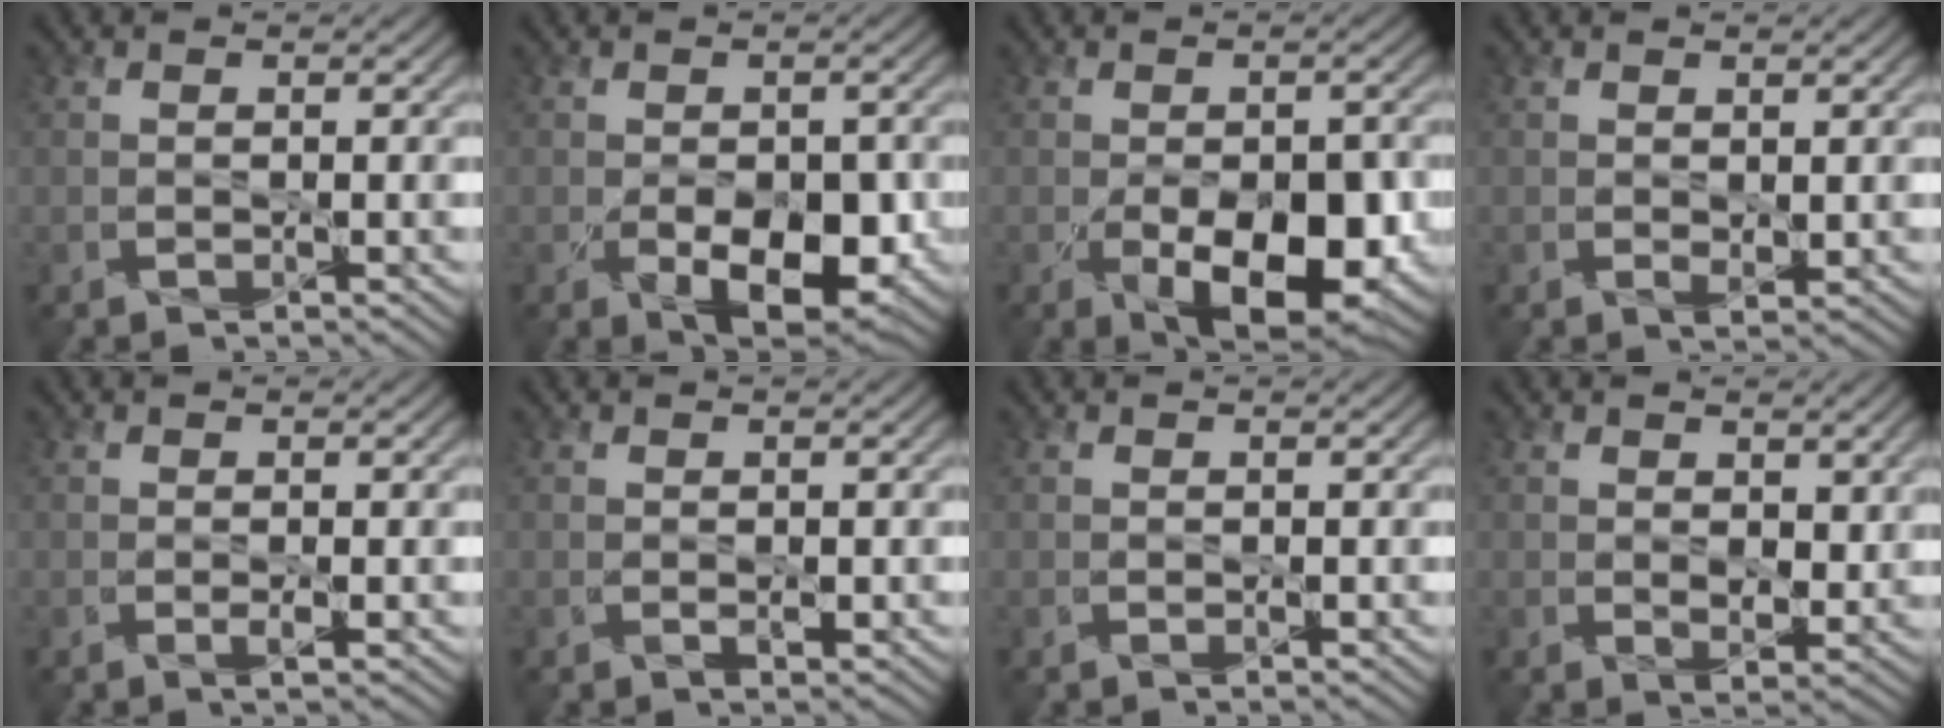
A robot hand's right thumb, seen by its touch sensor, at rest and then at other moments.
{"total": 7.1, "force": [-2.1, 4.0, 5.5], "torque": [-0.093, -0.024, -0.021]}
{"total": 10.1, "force": [-3.4, 5.2, 8.0], "torque": [-0.139, -0.029, -0.037]}
{"total": 1.1, "force": [0.5, 0.6, 0.8], "torque": [-0.017, -0.004, 0.013]}
{"total": 0.6, "force": [-0.1, 0.1, 0.6], "torque": [-0.015, -0.003, -0.002]}
{"total": 0.5, "force": [0.1, 0.4, 0.4], "torque": [-0.009, -0.003, 0.004]}
{"total": 0.0}
{"total": 3.5, "force": [1.5, 2.2, 2.3], "torque": [-0.045, -0.010, 0.029]}